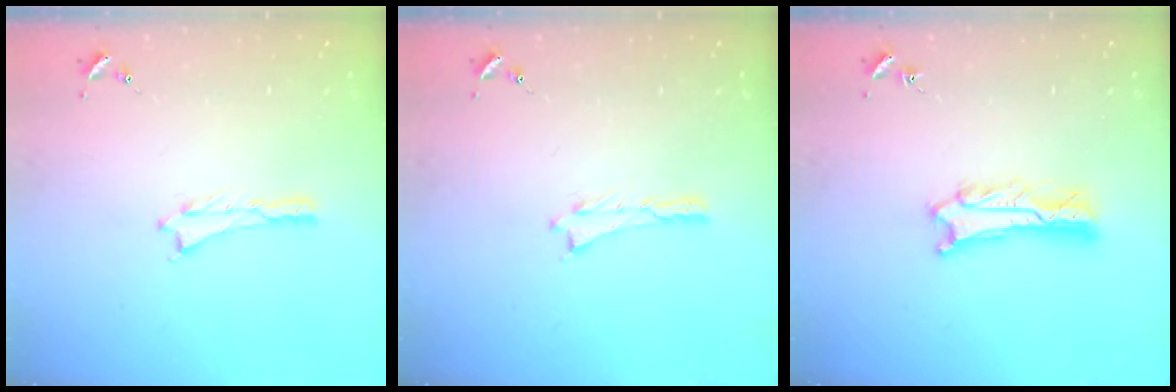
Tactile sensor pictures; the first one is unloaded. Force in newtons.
{"total": 0.0}
{"total": 2.2, "press": 2.2, "slide": 0.2}